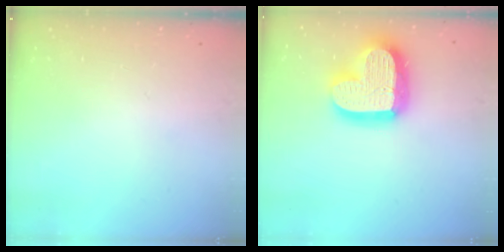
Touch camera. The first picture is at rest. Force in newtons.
{"total": 21.5, "press": 21.4, "slide": 1.8}